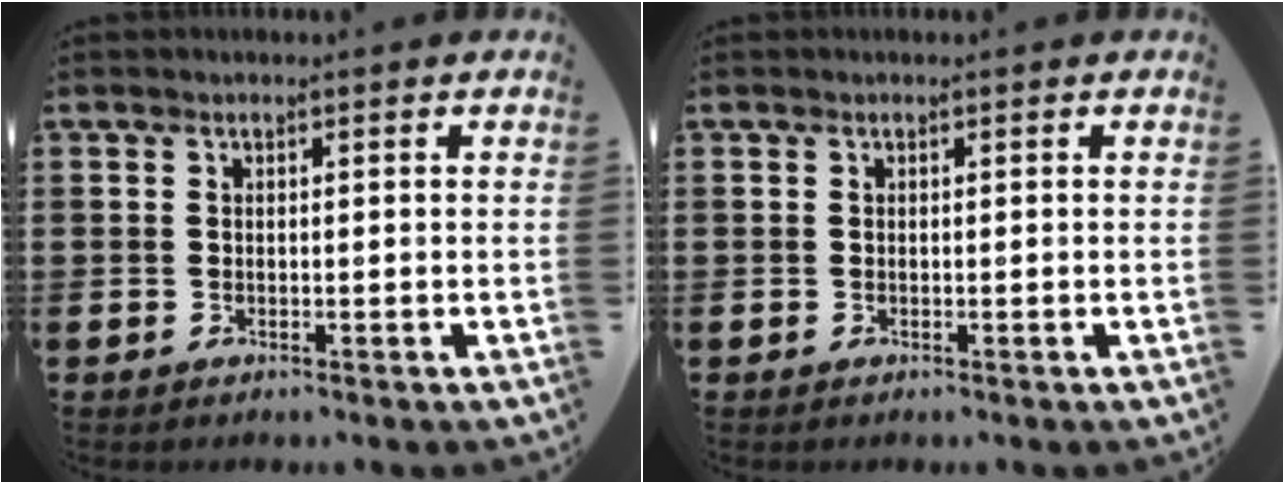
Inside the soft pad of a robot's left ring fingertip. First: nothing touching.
{"total": 0.0}